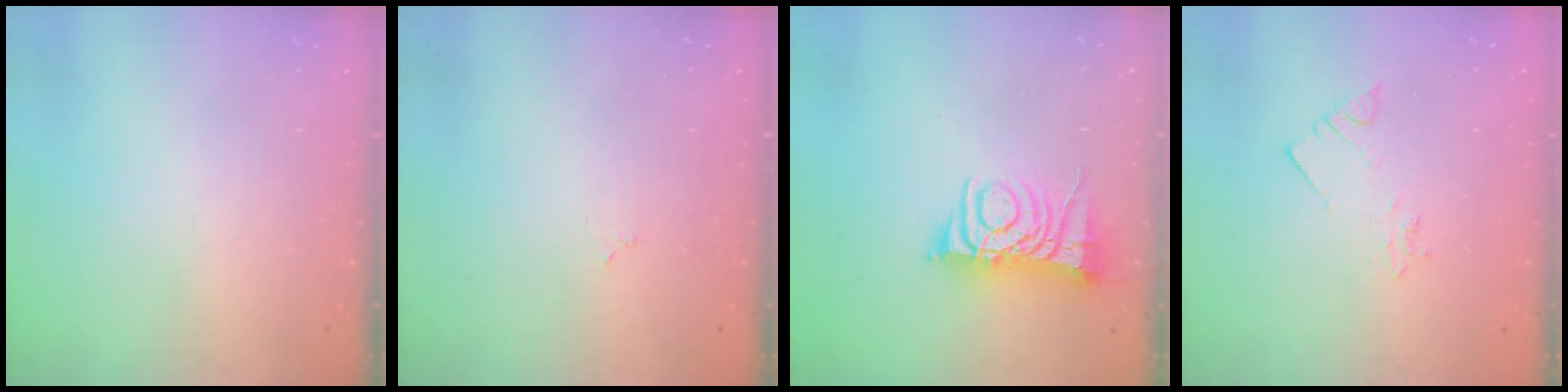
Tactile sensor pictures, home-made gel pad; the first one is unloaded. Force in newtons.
{"total": 1.8, "press": 1.8, "slide": 0.3}
{"total": 8.6, "press": 8.5, "slide": 1.0}
{"total": 2.1, "press": 2.1, "slide": 0.4}